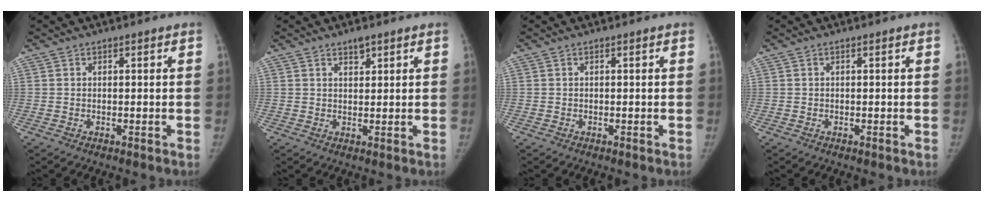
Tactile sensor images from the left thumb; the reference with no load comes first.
{"total": 2.2, "force": [1.6, 1.0, 1.1], "torque": [-0.007, -0.011, 0.027]}
{"total": 0.0}
{"total": 0.0}